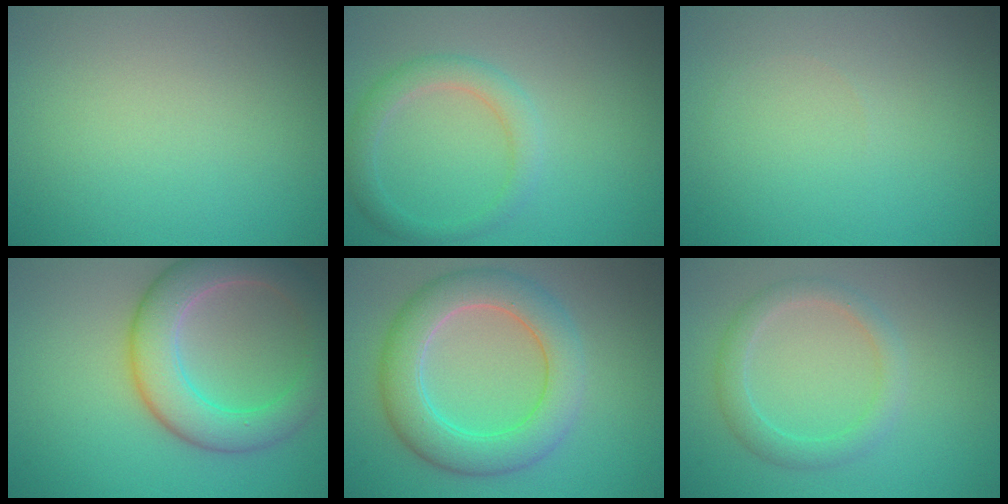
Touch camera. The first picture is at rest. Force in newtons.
{"total": 2.6, "press": 2.6, "slide": 0.2}
{"total": 0.0}
{"total": 6.5, "press": 6.5, "slide": 0.2}
{"total": 6.3, "press": 6.3, "slide": 0.0}
{"total": 2.5, "press": 2.5, "slide": 0.0}